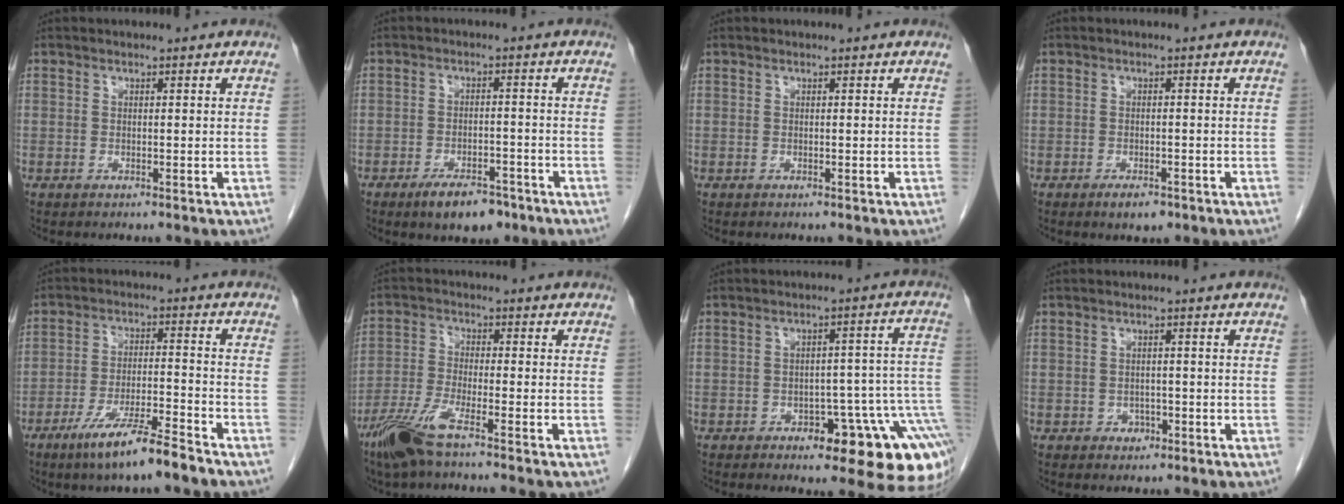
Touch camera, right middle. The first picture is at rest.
{"total": 6.3, "force": [-4.4, 2.5, 3.8], "torque": [-0.067, -0.002, -0.066]}
{"total": 0.0}
{"total": 2.6, "force": [-1.6, 1.0, 1.7], "torque": [-0.034, -0.003, -0.020]}
{"total": 9.6, "force": [-6.8, 0.2, 6.7], "torque": [-0.126, -0.021, -0.125]}
{"total": 7.3, "force": [-5.2, 0.3, 5.1], "torque": [-0.115, -0.019, -0.107]}
{"total": 14.5, "force": [-7.4, 4.4, 11.7], "torque": [-0.051, 0.039, -0.089]}
{"total": 1.6, "force": [-0.8, 1.3, 0.6], "torque": [-0.010, 0.004, -0.008]}